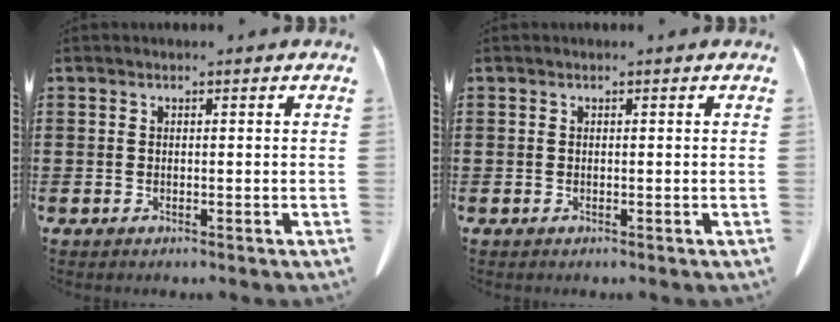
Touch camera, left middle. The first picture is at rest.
{"total": 0.0}